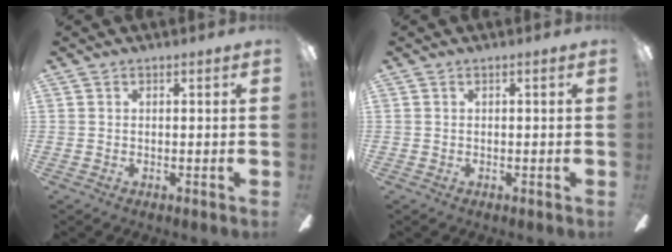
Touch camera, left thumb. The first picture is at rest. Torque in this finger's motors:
{"motor_torque": [-0.03, -0.01, 0.02, 0.00, 0.00]}